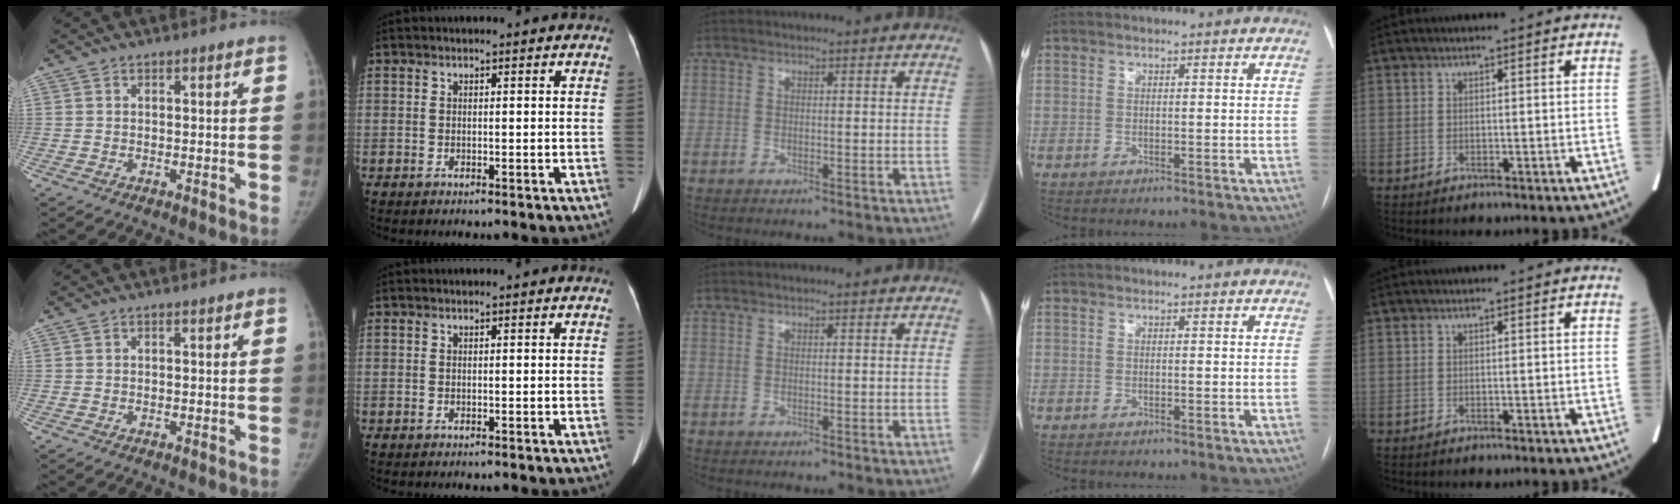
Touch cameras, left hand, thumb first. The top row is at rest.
{}